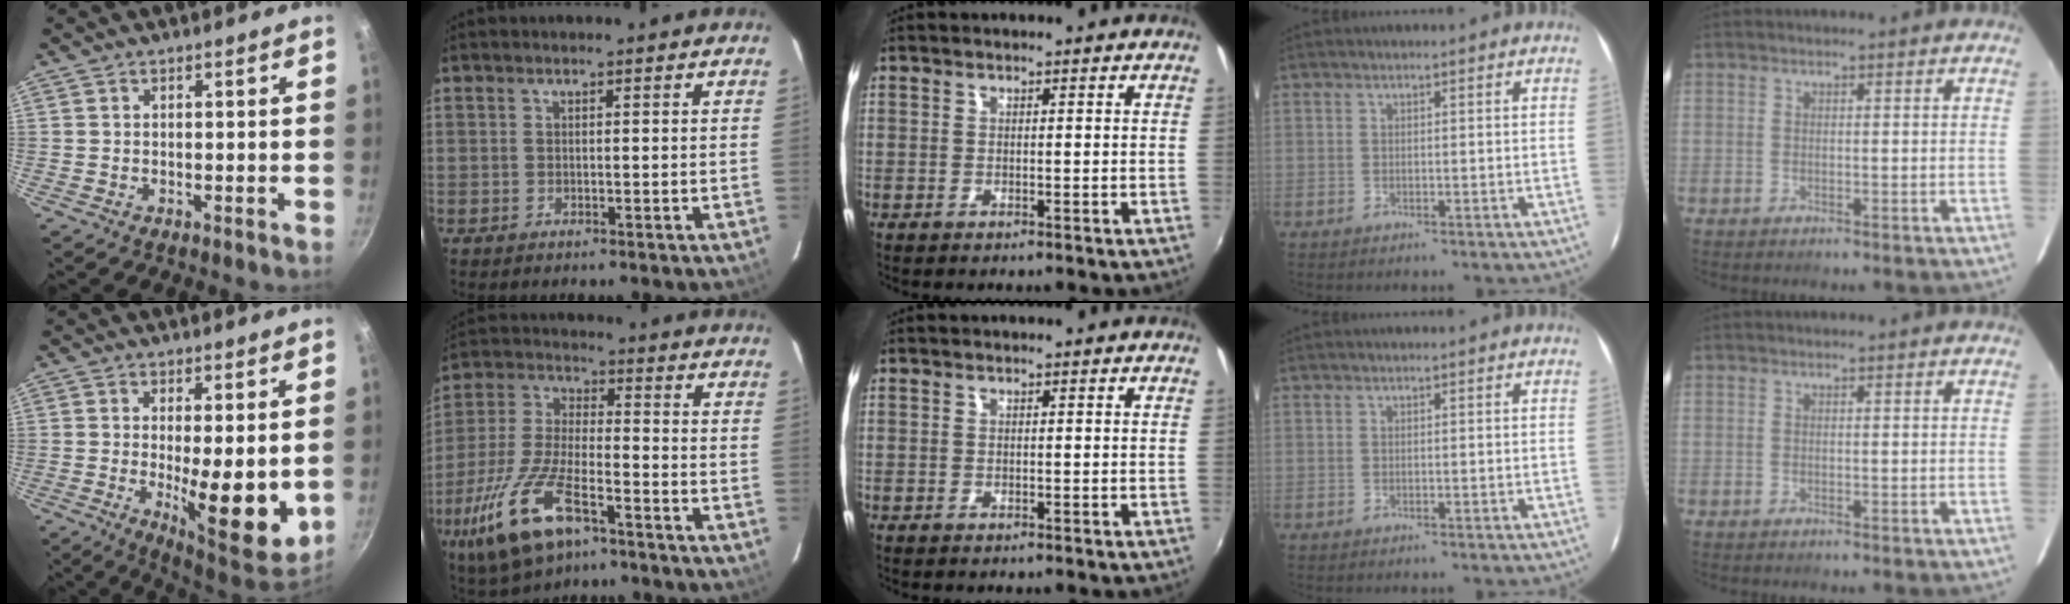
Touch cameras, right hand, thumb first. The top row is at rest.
{"thumb": {"total": 13.1, "force": [-0.6, 4.0, 12.5], "torque": [-0.153, -0.025, 0.003]}, "index": {"total": 17.7, "force": [-9.4, 6.7, 13.4], "torque": [-0.294, -0.031, -0.180]}}